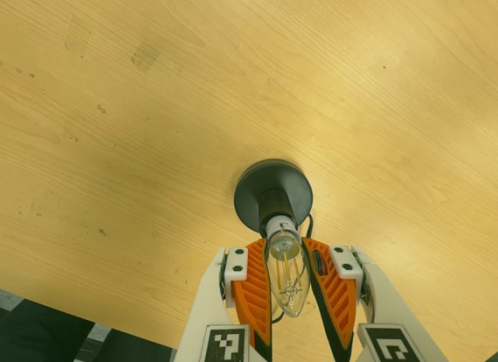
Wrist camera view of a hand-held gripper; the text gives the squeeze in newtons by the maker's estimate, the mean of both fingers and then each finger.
{"total": 13.8, "left": 13.9, "right": 13.7}